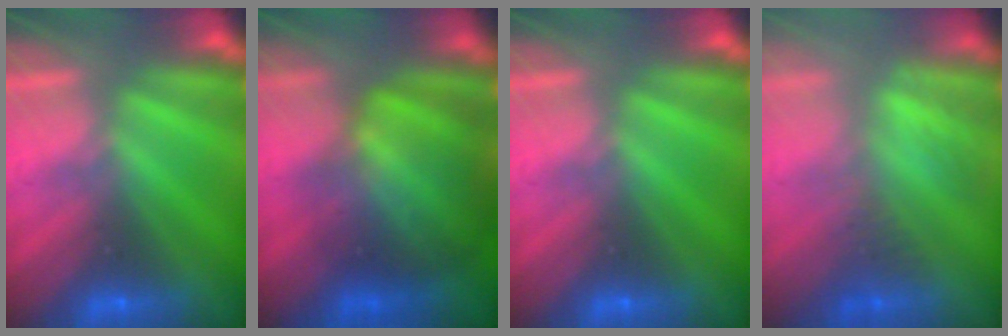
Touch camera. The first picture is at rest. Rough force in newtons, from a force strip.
{"total": 7.6}
{"total": 0.0}
{"total": 2.9}